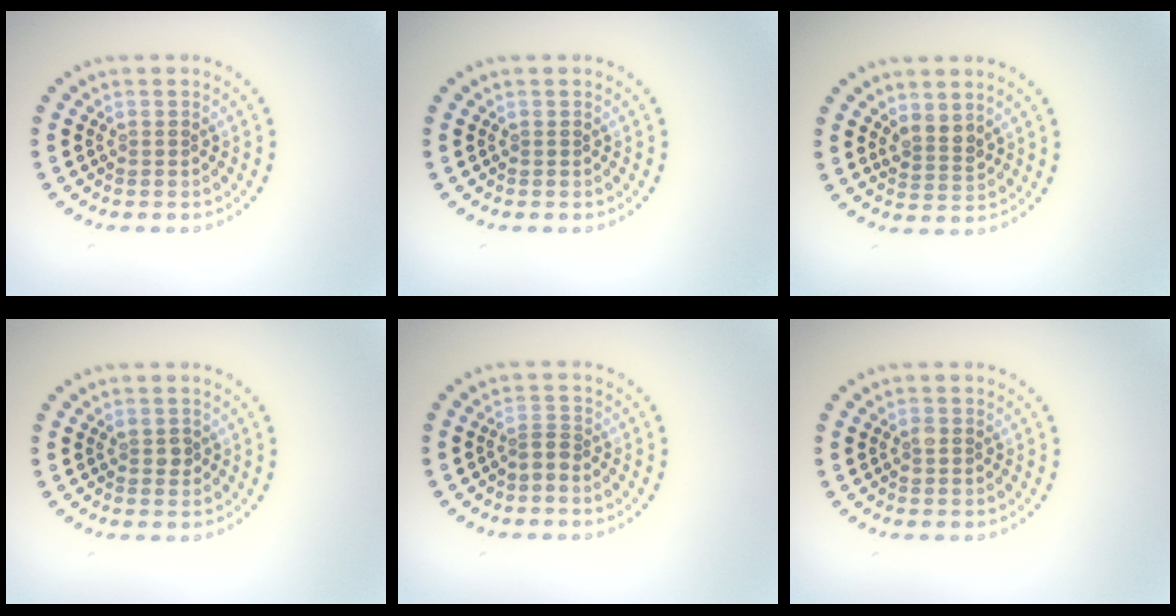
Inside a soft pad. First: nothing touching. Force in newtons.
{"total": 0.0}
{"total": 2.0, "press": 1.7, "slide": 1.2}
{"total": 0.8, "press": 0.8, "slide": 0.2}
{"total": 1.2, "press": 0.8, "slide": 0.9}
{"total": 1.0, "press": 1.0, "slide": 0.1}